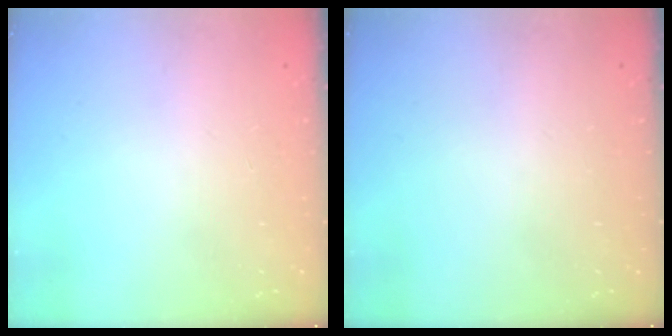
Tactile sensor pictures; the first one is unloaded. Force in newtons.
{"total": 0.0}